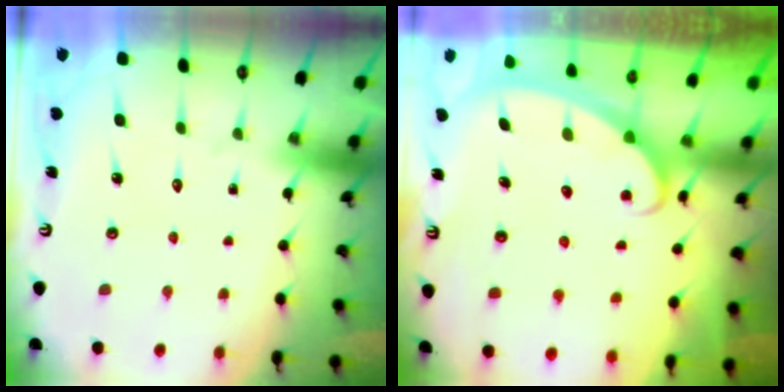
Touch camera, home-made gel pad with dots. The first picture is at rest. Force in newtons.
{"total": 2.5, "press": 2.5, "slide": 0.4}